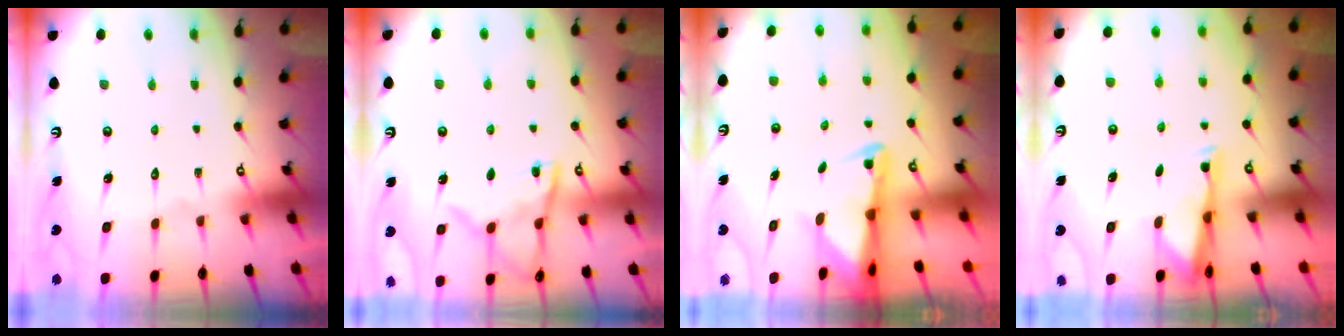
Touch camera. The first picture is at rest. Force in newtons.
{"total": 11.8, "press": 11.8, "slide": 1.3}
{"total": 2.7, "press": 2.6, "slide": 0.6}
{"total": 3.0, "press": 2.9, "slide": 0.6}